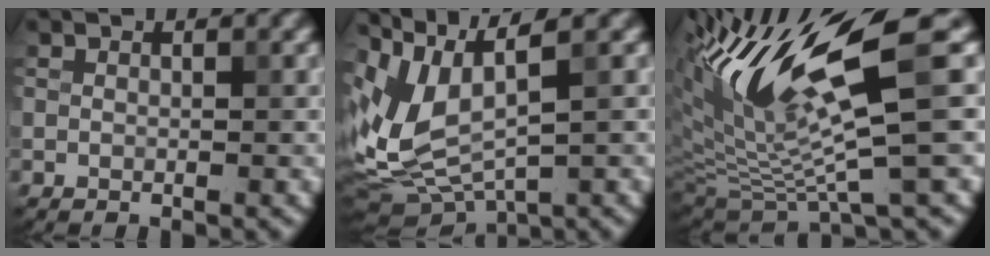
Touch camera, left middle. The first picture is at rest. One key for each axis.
{"total": 7.3, "fx": 2.0, "fy": 2.8, "fz": 6.4, "tx": -0.147, "ty": -0.002, "tz": 0.047}
{"total": 12.1, "fx": 3.8, "fy": 2.6, "fz": 11.2, "tx": -0.206, "ty": 0.001, "tz": 0.077}